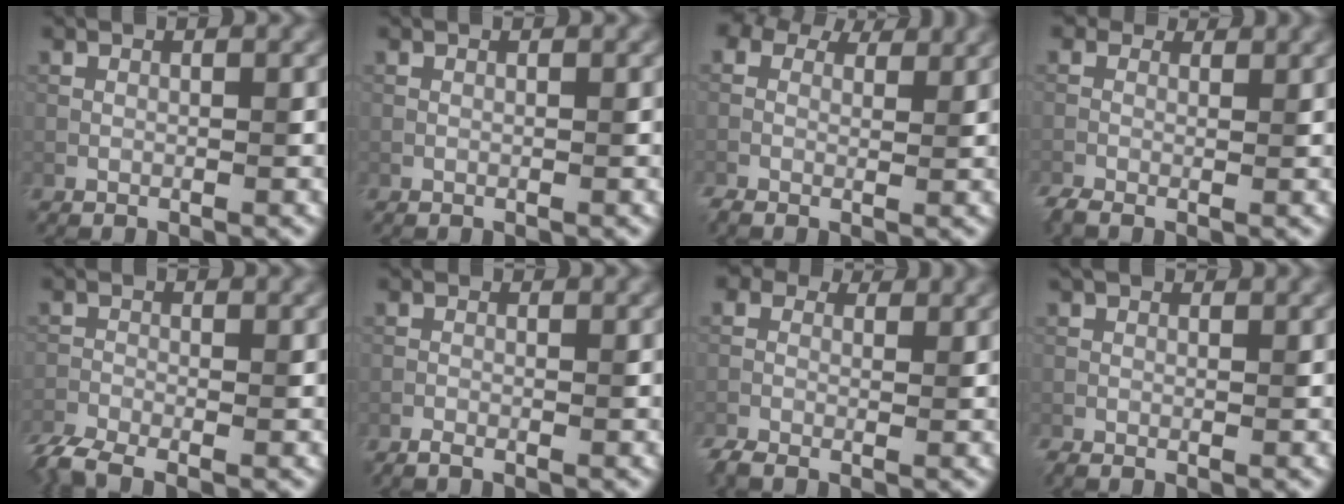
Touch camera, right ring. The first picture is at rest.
{"total": 0.0}
{"total": 5.7, "force": [3.1, 3.5, 3.2], "torque": [-0.070, 0.010, 0.039]}
{"total": 2.8, "force": [-0.2, 2.0, 1.9], "torque": [-0.042, -0.002, -0.008]}
{"total": 4.5, "force": [-3.5, 1.4, 2.4], "torque": [-0.056, -0.015, -0.073]}
{"total": 0.9, "force": [-0.8, 0.1, 0.2], "torque": [-0.013, 0.000, -0.015]}
{"total": 4.0, "force": [-0.3, 3.0, 2.6], "torque": [-0.053, -0.001, -0.002]}
{"total": 1.6, "force": [-0.2, 0.7, 1.4], "torque": [-0.031, 0.001, -0.007]}